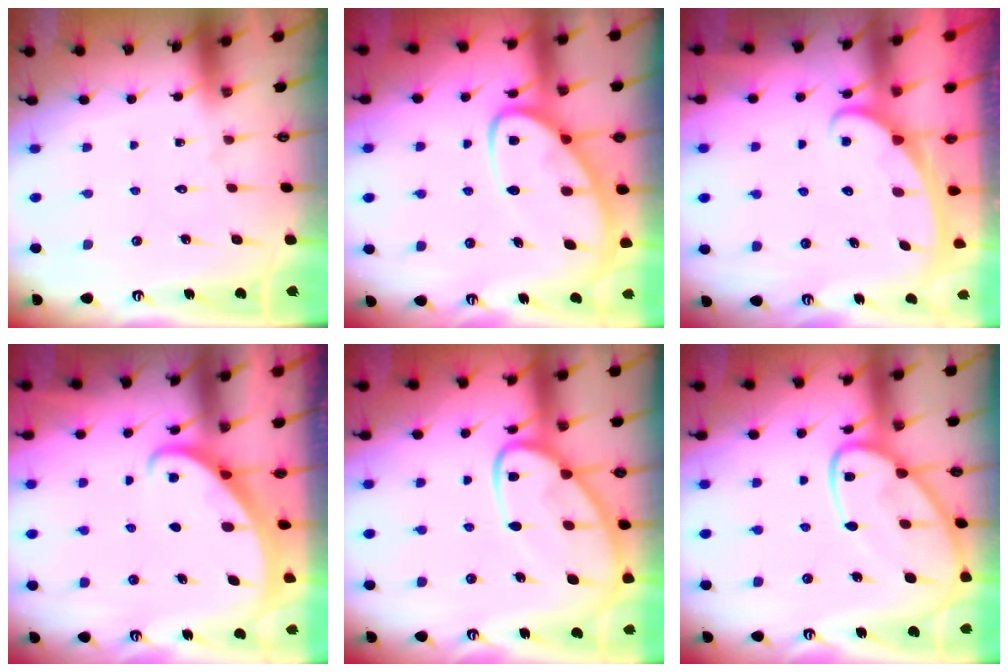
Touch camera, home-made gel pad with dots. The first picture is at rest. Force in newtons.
{"total": 10.9, "press": 10.9, "slide": 1.2}
{"total": 2.4, "press": 2.4, "slide": 0.4}
{"total": 2.0, "press": 2.0, "slide": 0.2}
{"total": 12.8, "press": 12.7, "slide": 1.1}
{"total": 13.4, "press": 13.4, "slide": 1.3}